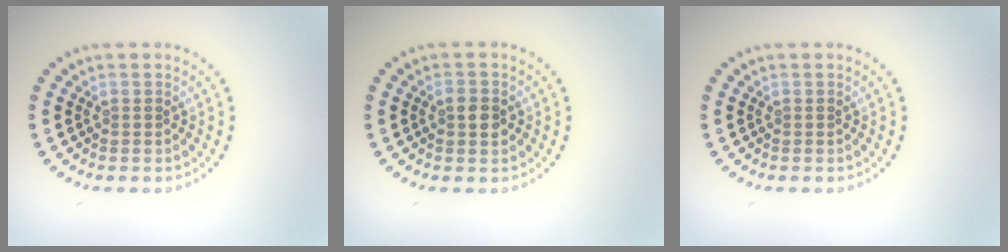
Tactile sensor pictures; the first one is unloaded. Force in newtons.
{"total": 2.2, "press": 2.2, "slide": 0.1}
{"total": 0.0}